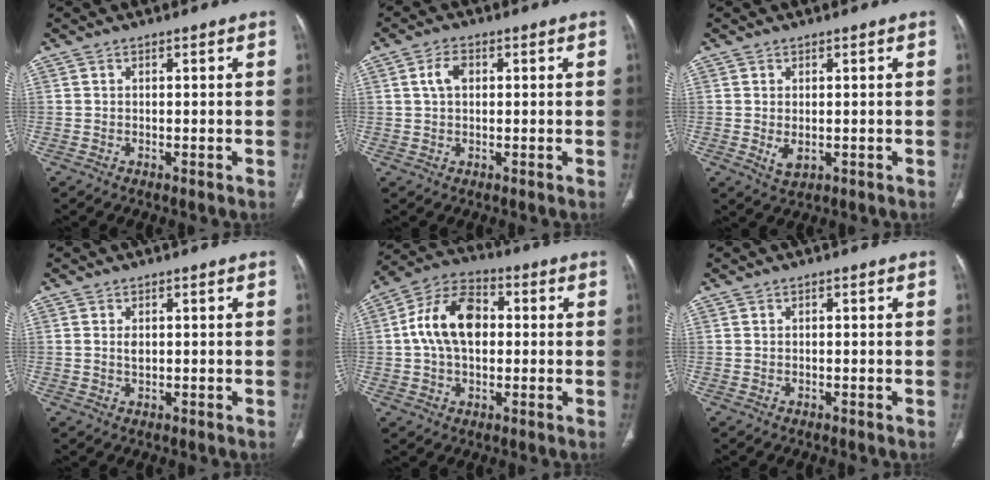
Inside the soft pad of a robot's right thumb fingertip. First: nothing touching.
{"total": 3.9, "force": [1.0, 2.5, 2.8], "torque": [-0.056, 0.007, 0.020]}
{"total": 2.8, "force": [-0.3, 1.6, 2.2], "torque": [-0.038, -0.008, 0.006]}
{"total": 1.6, "force": [0.3, 0.9, 1.2], "torque": [-0.023, -0.003, 0.008]}
{"total": 13.5, "force": [1.1, 8.8, 10.1], "torque": [-0.172, 0.026, 0.011]}
{"total": 0.0}